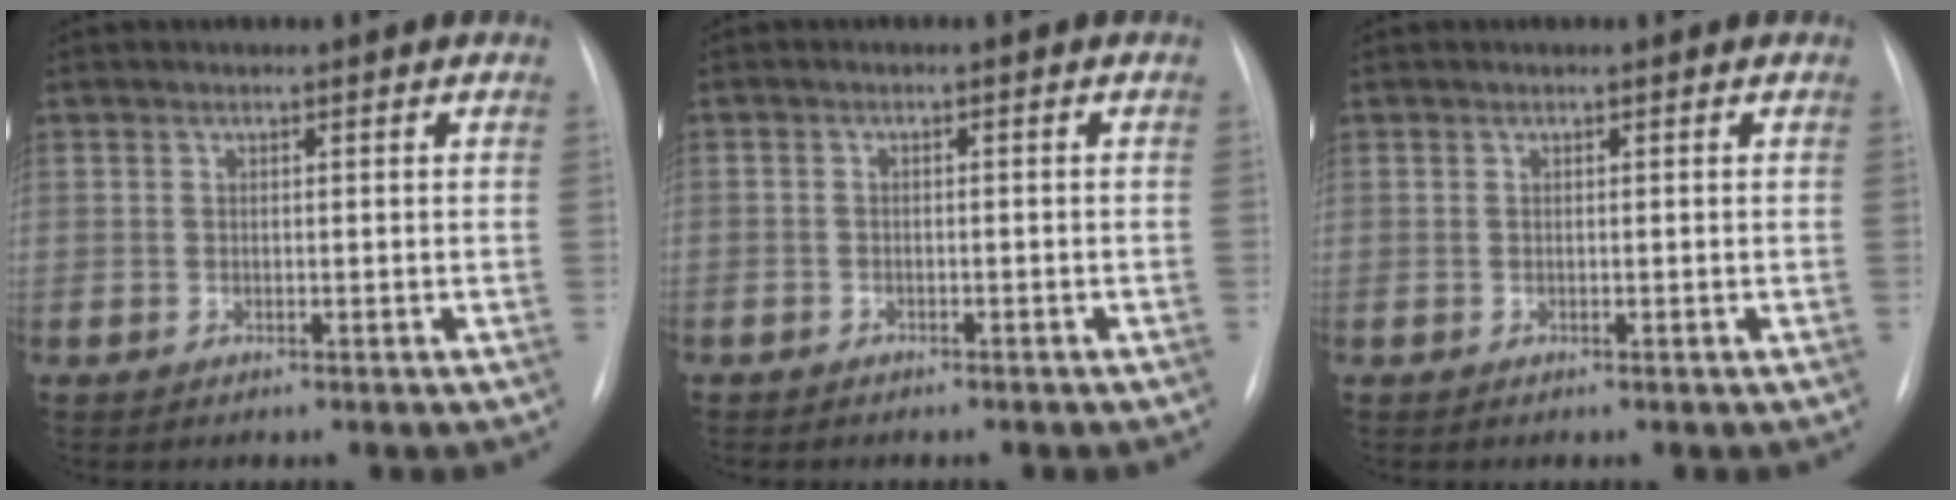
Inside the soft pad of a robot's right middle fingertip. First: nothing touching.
{"total": 2.2, "force": [-1.7, 1.3, 0.7], "torque": [-0.014, 0.002, -0.017]}
{"total": 0.0}